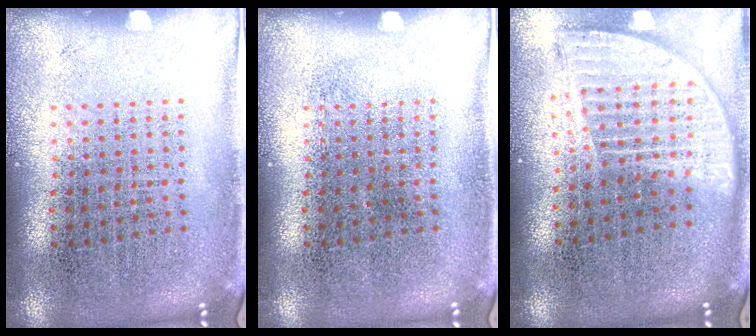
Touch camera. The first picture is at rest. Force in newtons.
{"total": 0.0}
{"total": 1.9, "press": 1.5, "slide": 1.2}